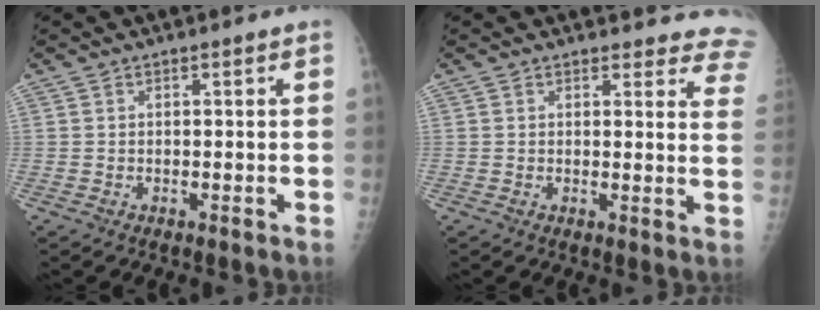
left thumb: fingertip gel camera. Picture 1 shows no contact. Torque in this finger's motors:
{"motor_torque": [-0.10, 0.34, -0.21, -0.02, 0.02]}